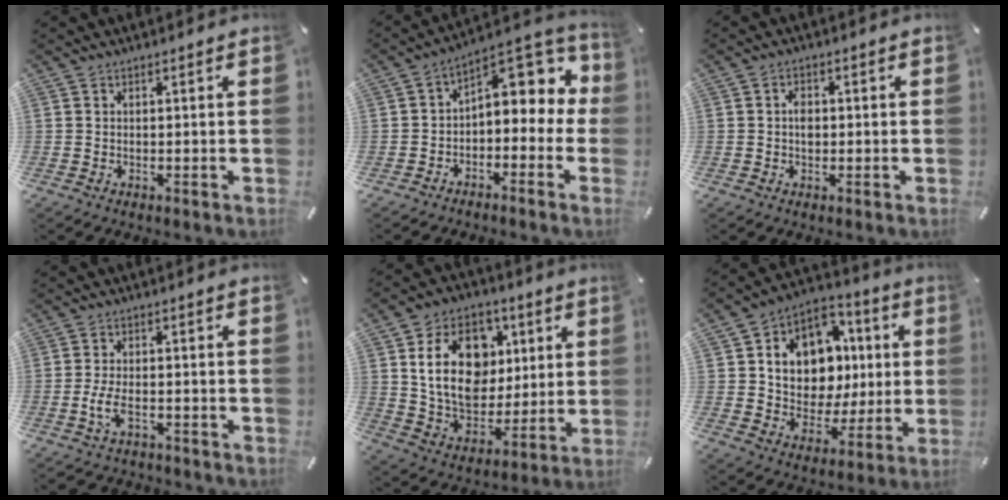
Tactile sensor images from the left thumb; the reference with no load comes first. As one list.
[{"total": 9.2, "force": [2.9, 6.0, 6.4], "torque": [-0.071, -0.037, 0.050]}, {"total": 2.5, "force": [0.0, 1.8, 1.8], "torque": [-0.028, 0.001, -0.003]}, {"total": 5.8, "force": [-2.8, 3.0, 4.1], "torque": [-0.092, 0.009, -0.055]}, {"total": 18.3, "force": [4.8, 14.2, 10.4], "torque": [-0.189, 0.000, 0.092]}, {"total": 14.4, "force": [1.8, 12.3, 7.2], "torque": [-0.117, -0.011, 0.045]}]